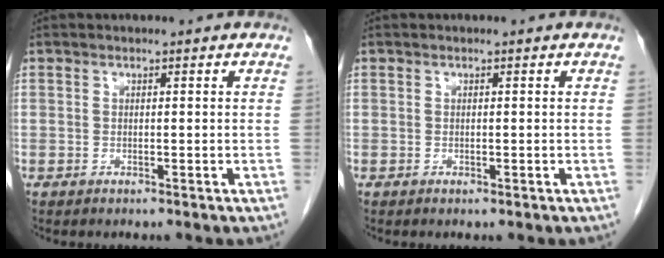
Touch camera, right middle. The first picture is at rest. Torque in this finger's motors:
{"motor_torque": [-0.27, 0.14, -0.02, -0.01]}